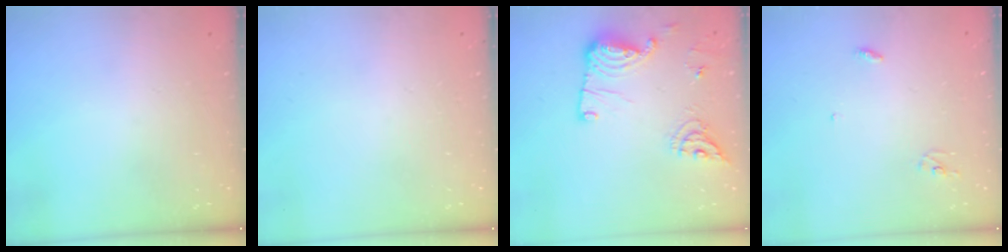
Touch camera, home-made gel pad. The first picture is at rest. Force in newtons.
{"total": 0.0}
{"total": 14.5, "press": 14.5, "slide": 0.4}
{"total": 2.8, "press": 2.8, "slide": 0.2}